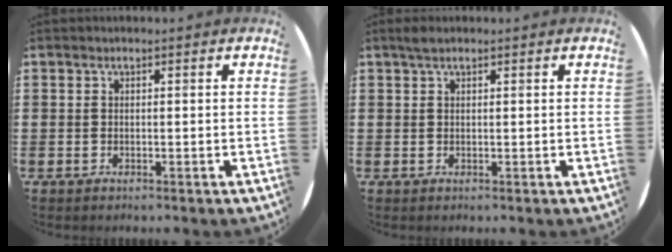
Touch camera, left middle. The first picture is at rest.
{"total": 1.1, "force": [0.8, 0.3, 0.6], "torque": [-0.012, 0.005, 0.014]}